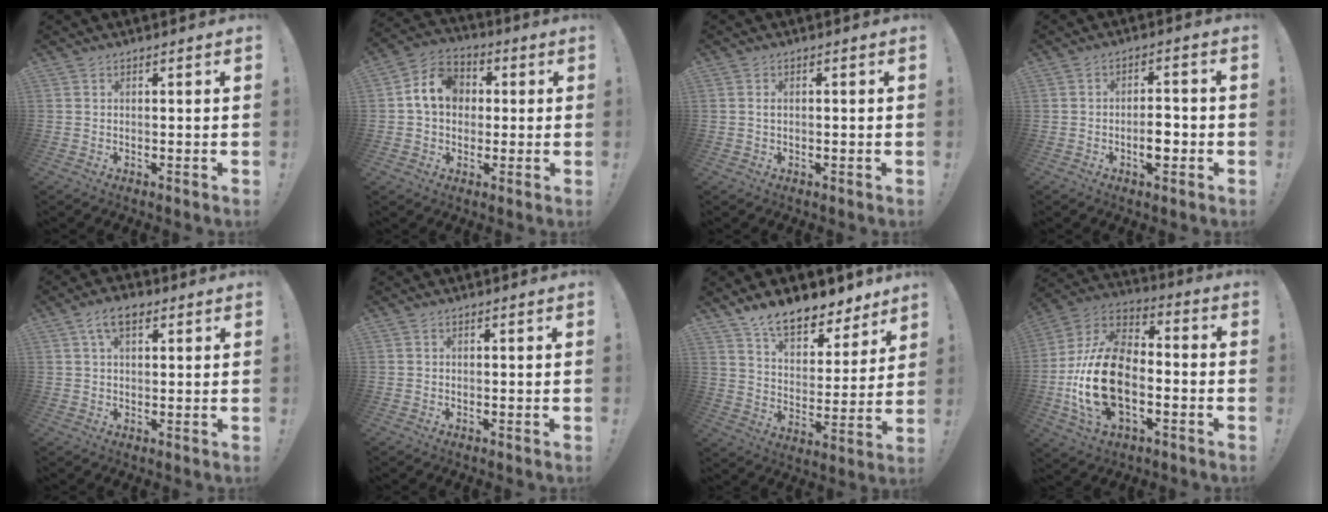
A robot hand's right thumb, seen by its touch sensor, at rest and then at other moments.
{"total": 11.4, "force": [2.3, 9.4, 6.2], "torque": [-0.101, 0.016, 0.050]}
{"total": 0.9, "force": [-0.3, 0.2, 0.9], "torque": [-0.019, 0.003, -0.005]}
{"total": 5.9, "force": [-2.1, 2.5, 4.9], "torque": [-0.071, 0.003, -0.039]}
{"total": 6.0, "force": [2.9, 3.1, 4.3], "torque": [-0.070, 0.001, 0.053]}
{"total": 0.0}
{"total": 12.3, "force": [10.4, 4.6, 4.7], "torque": [-0.080, -0.083, 0.188]}
{"total": 22.4, "force": [-5.4, 13.6, 17.0], "torque": [-0.334, 0.028, -0.080]}